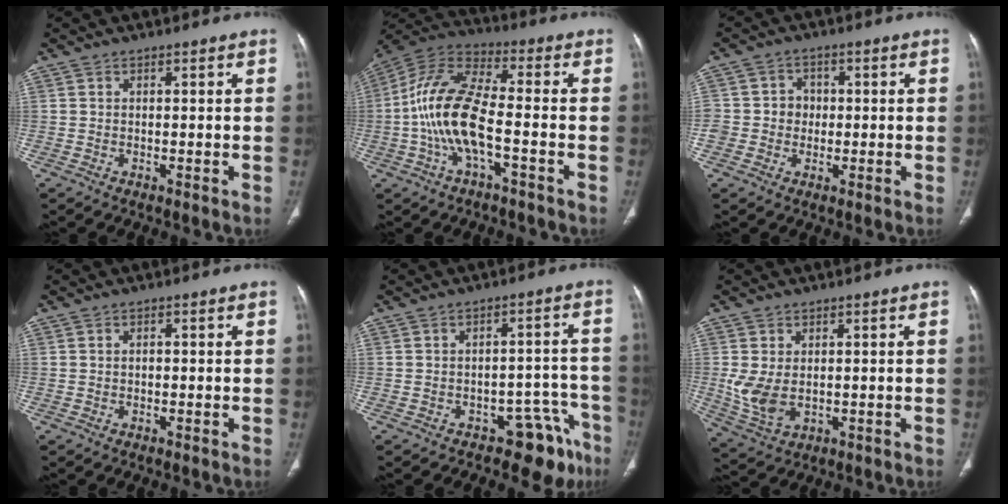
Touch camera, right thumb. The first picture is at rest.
{"total": 14.3, "force": [-3.1, 5.3, 12.9], "torque": [-0.274, 0.041, -0.065]}
{"total": 5.1, "force": [-0.3, 4.8, 1.7], "torque": [0.002, 0.012, -0.009]}
{"total": 0.7, "force": [0.0, 0.5, 0.5], "torque": [-0.007, 0.001, -0.002]}
{"total": 8.1, "force": [-5.8, 4.6, 3.4], "torque": [0.004, 0.073, -0.076]}
{"total": 6.8, "force": [0.2, 4.4, 5.2], "torque": [-0.107, -0.010, 0.018]}